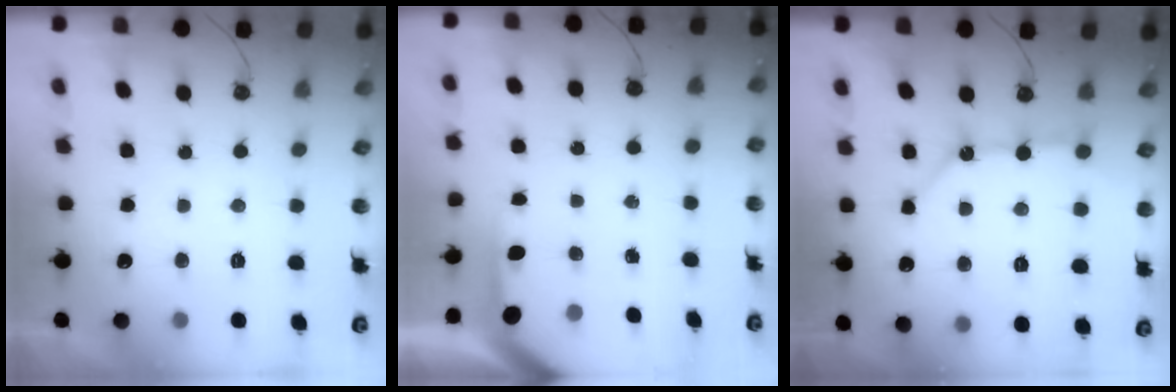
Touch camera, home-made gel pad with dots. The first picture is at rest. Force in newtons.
{"total": 4.8, "press": 4.8, "slide": 0.4}
{"total": 11.4, "press": 11.4, "slide": 0.9}